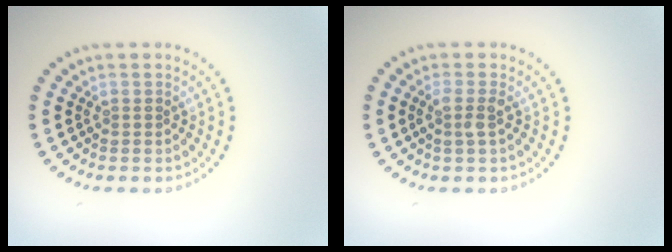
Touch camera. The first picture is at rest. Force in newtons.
{"total": 1.5, "press": 1.2, "slide": 0.9}